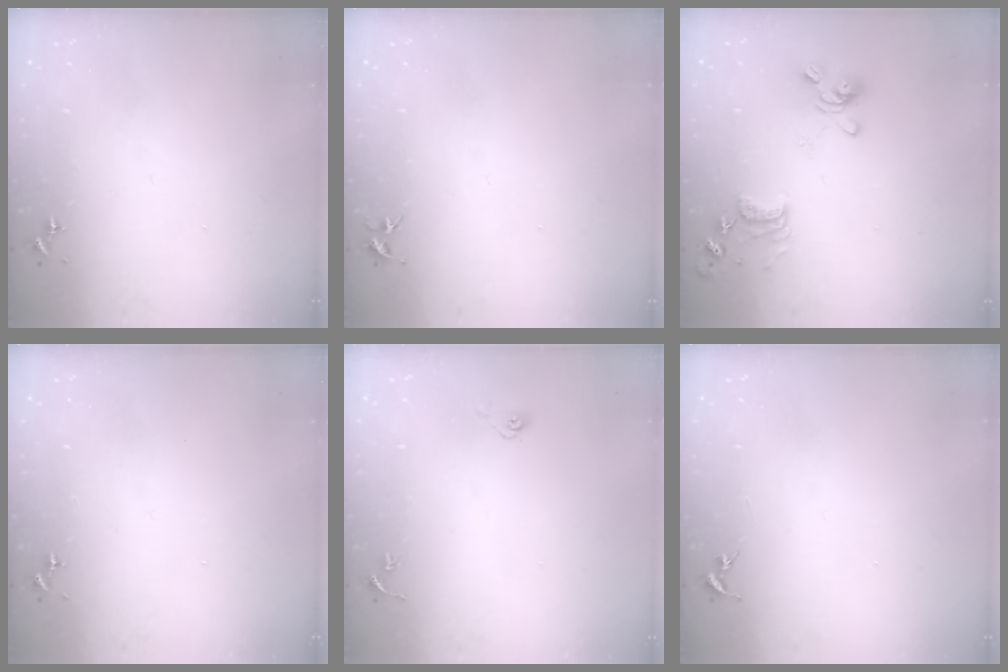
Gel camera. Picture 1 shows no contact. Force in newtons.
{"total": 3.7, "press": 3.7, "slide": 0.4}
{"total": 13.1, "press": 13.0, "slide": 1.3}
{"total": 0.0}
{"total": 3.6, "press": 2.9, "slide": 2.0}
{"total": 0.0}